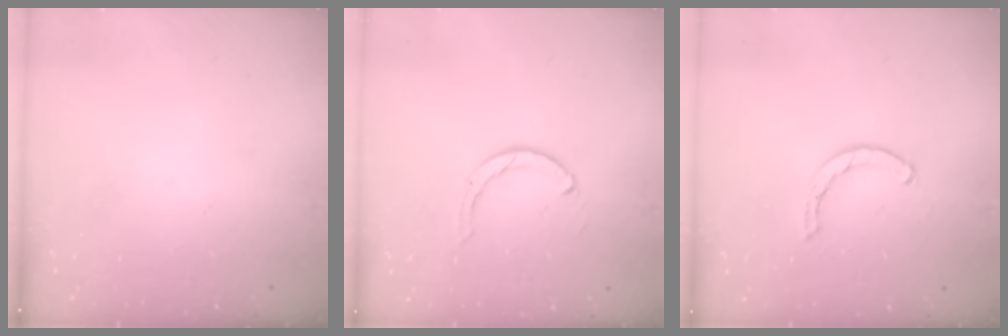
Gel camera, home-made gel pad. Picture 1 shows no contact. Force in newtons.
{"total": 2.3, "press": 2.3, "slide": 0.4}
{"total": 1.6, "press": 1.6, "slide": 0.1}